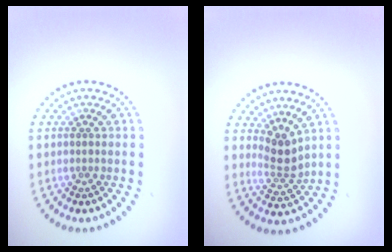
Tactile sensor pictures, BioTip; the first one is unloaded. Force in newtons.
{"total": 2.5, "press": 1.7, "slide": 1.8}